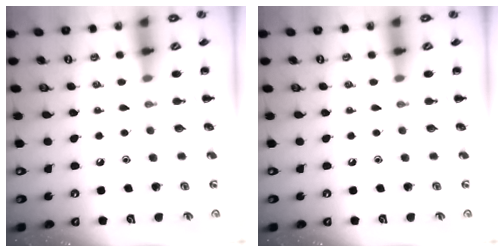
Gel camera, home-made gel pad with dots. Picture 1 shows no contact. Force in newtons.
{"total": 0.0}